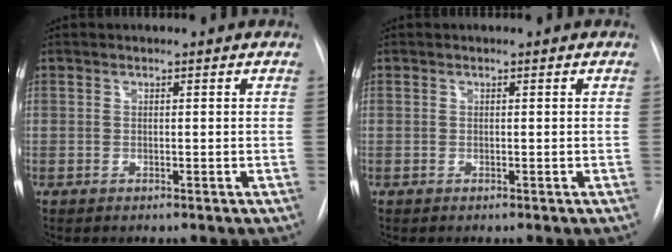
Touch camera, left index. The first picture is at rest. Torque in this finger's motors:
{"motor_torque": [-0.04, 0.04, 0.00, 0.00]}